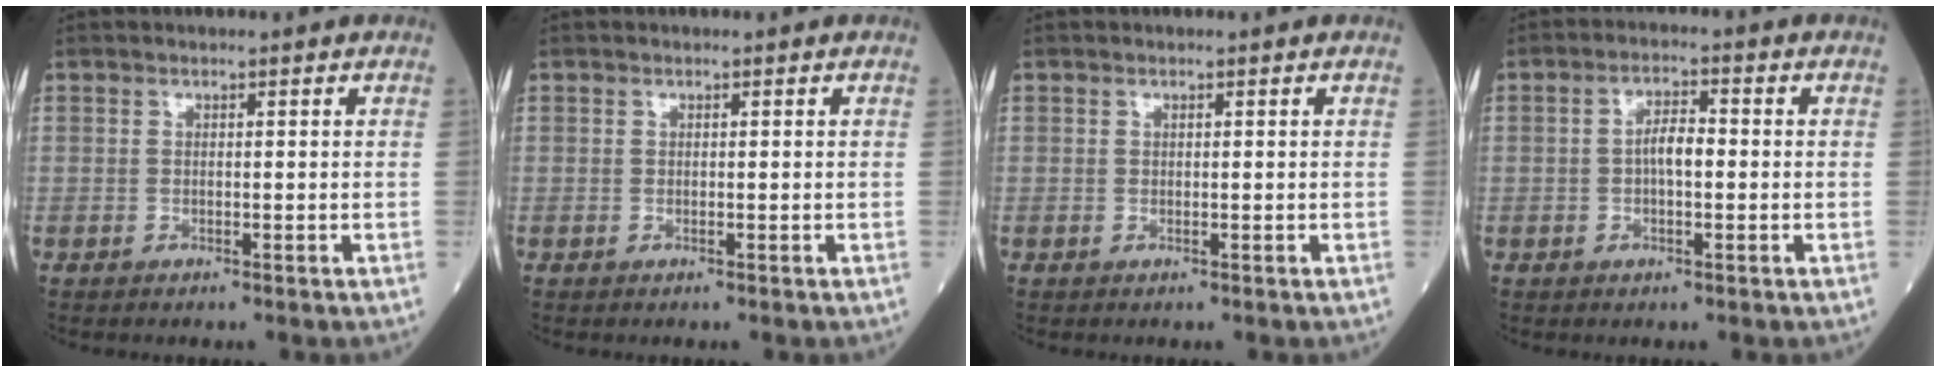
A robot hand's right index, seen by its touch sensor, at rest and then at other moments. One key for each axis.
{"total": 0.0}
{"total": 0.0}
{"total": 3.7, "fx": -0.3, "fy": 1.2, "fz": 3.5, "tx": -0.064, "ty": 0.011, "tz": -0.007}